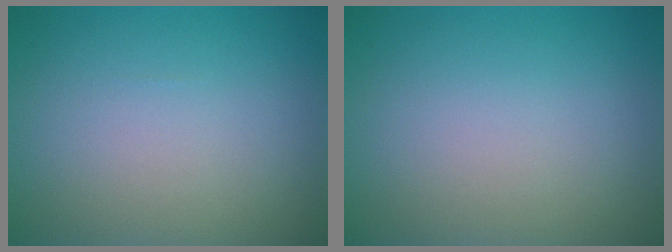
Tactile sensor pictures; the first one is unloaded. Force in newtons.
{"total": 0.0}